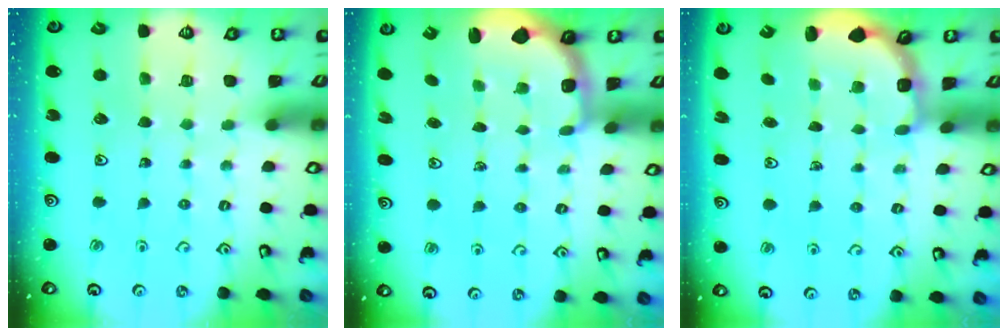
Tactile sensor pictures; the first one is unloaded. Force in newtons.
{"total": 2.5, "press": 1.3, "slide": 2.1}
{"total": 2.7, "press": 2.3, "slide": 1.4}